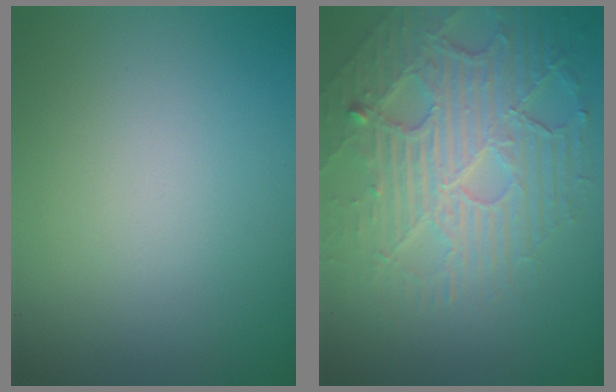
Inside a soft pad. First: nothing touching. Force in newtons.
{"total": 6.9, "press": 5.0, "slide": 4.7}